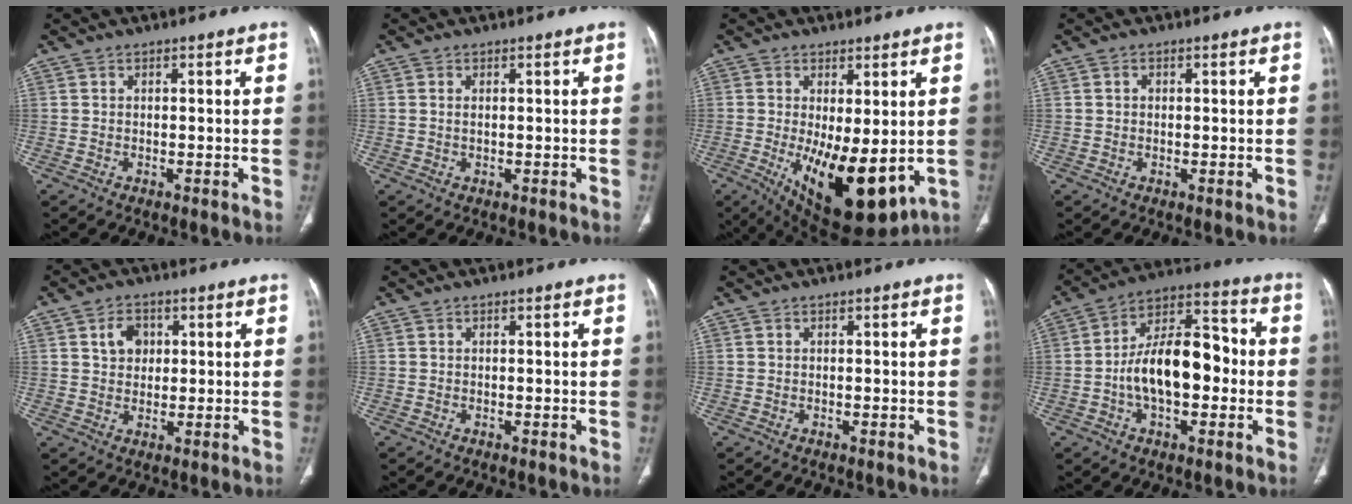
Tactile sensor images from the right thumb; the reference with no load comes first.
{"total": 0.9, "force": [0.2, 0.4, 0.8], "torque": [-0.020, 0.002, 0.007]}
{"total": 15.8, "force": [-2.4, 6.6, 14.1], "torque": [-0.216, -0.033, -0.013]}
{"total": 1.3, "force": [0.4, 1.1, 0.6], "torque": [-0.007, 0.000, 0.006]}
{"total": 5.0, "force": [1.6, 3.8, 2.7], "torque": [-0.026, -0.004, 0.026]}
{"total": 0.0}
{"total": 0.0}
{"total": 16.2, "force": [-1.8, 9.0, 13.3], "torque": [-0.207, 0.044, -0.036]}